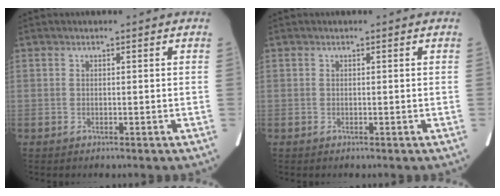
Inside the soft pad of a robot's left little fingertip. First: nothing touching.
{"total": 0.0}